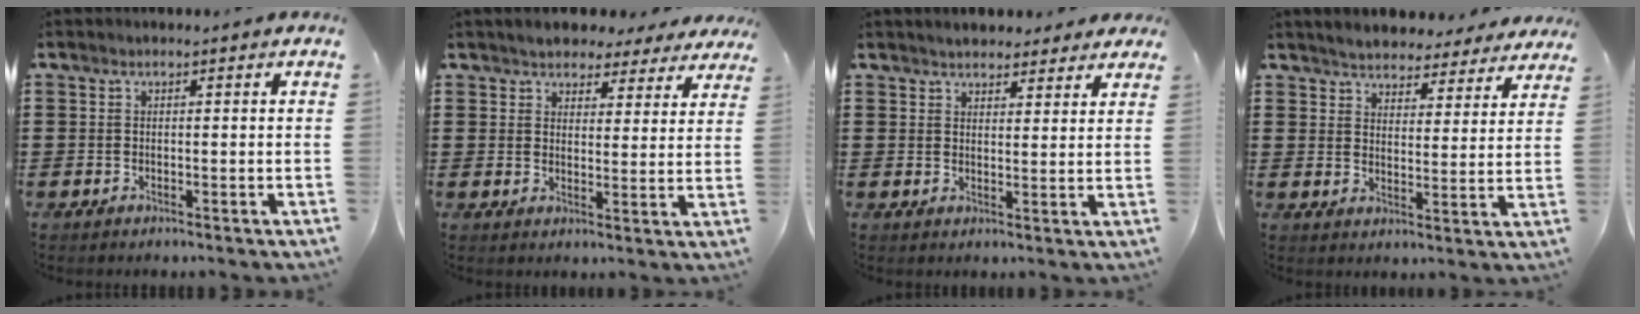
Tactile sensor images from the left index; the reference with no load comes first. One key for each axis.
{"total": 4.2, "fx": 4.0, "fy": 1.1, "fz": 0.3, "tx": -0.025, "ty": -0.005, "tz": 0.074}
{"total": 3.1, "fx": 3.0, "fy": 0.8, "fz": 0.3, "tx": -0.015, "ty": -0.002, "tz": 0.057}
{"total": 4.3, "fx": 4.2, "fy": 0.4, "fz": 0.3, "tx": -0.028, "ty": -0.021, "tz": 0.074}